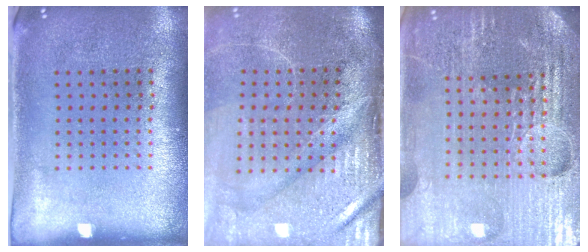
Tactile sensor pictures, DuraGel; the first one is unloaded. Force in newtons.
{"total": 4.6, "press": 3.8, "slide": 2.5}
{"total": 5.6, "press": 5.1, "slide": 2.4}